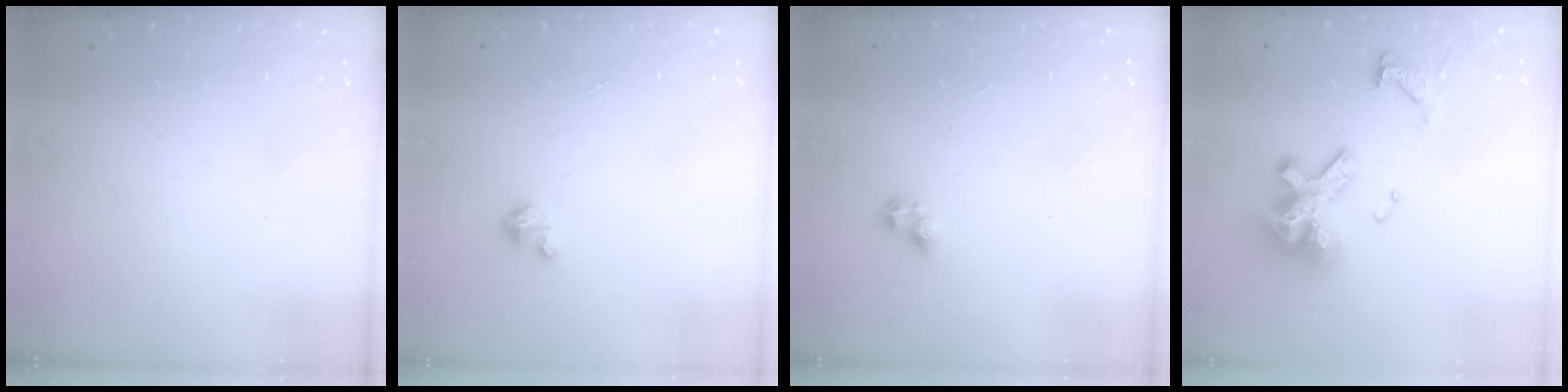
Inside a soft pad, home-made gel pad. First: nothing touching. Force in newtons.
{"total": 2.7, "press": 2.7, "slide": 0.1}
{"total": 2.8, "press": 2.6, "slide": 1.1}
{"total": 13.5, "press": 13.4, "slide": 1.2}